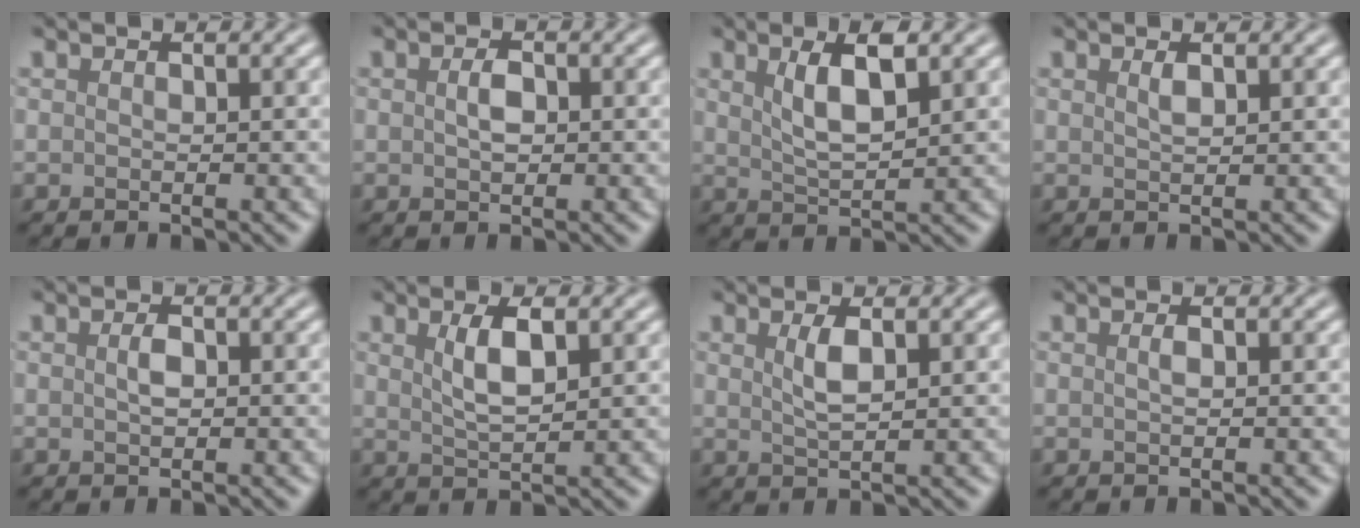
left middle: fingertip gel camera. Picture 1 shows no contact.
{"total": 1.6, "force": [0.2, 1.0, 1.3], "torque": [-0.027, 0.001, 0.004]}
{"total": 4.2, "force": [1.8, 1.4, 3.6], "torque": [-0.070, 0.002, 0.033]}
{"total": 0.9, "force": [0.6, 0.2, 0.7], "torque": [-0.014, 0.000, 0.010]}
{"total": 1.2, "force": [0.1, 0.6, 1.0], "torque": [-0.022, 0.001, 0.003]}
{"total": 3.0, "force": [1.2, 1.0, 2.6], "torque": [-0.051, 0.001, 0.024]}
{"total": 2.0, "force": [0.8, 0.5, 1.7], "torque": [-0.035, -0.001, 0.016]}
{"total": 0.6, "force": [0.1, 0.1, 0.5], "torque": [-0.012, 0.004, 0.002]}